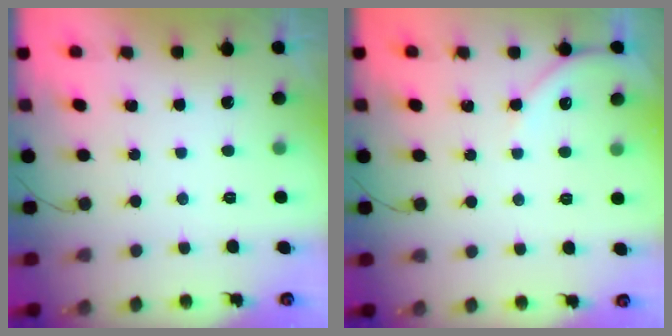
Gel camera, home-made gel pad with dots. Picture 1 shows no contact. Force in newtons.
{"total": 3.3, "press": 3.3, "slide": 0.5}